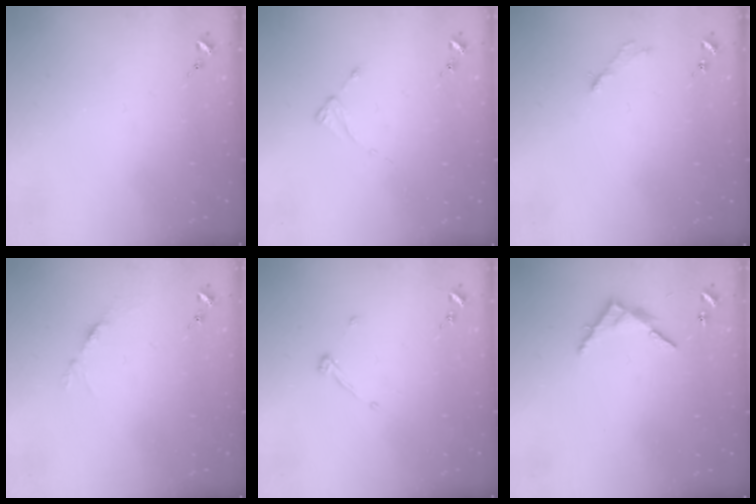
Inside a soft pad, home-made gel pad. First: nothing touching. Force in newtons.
{"total": 2.0, "press": 2.0, "slide": 0.3}
{"total": 2.8, "press": 2.8, "slide": 0.4}
{"total": 4.0, "press": 3.9, "slide": 0.5}
{"total": 3.9, "press": 3.9, "slide": 0.5}
{"total": 6.9, "press": 6.9, "slide": 0.5}